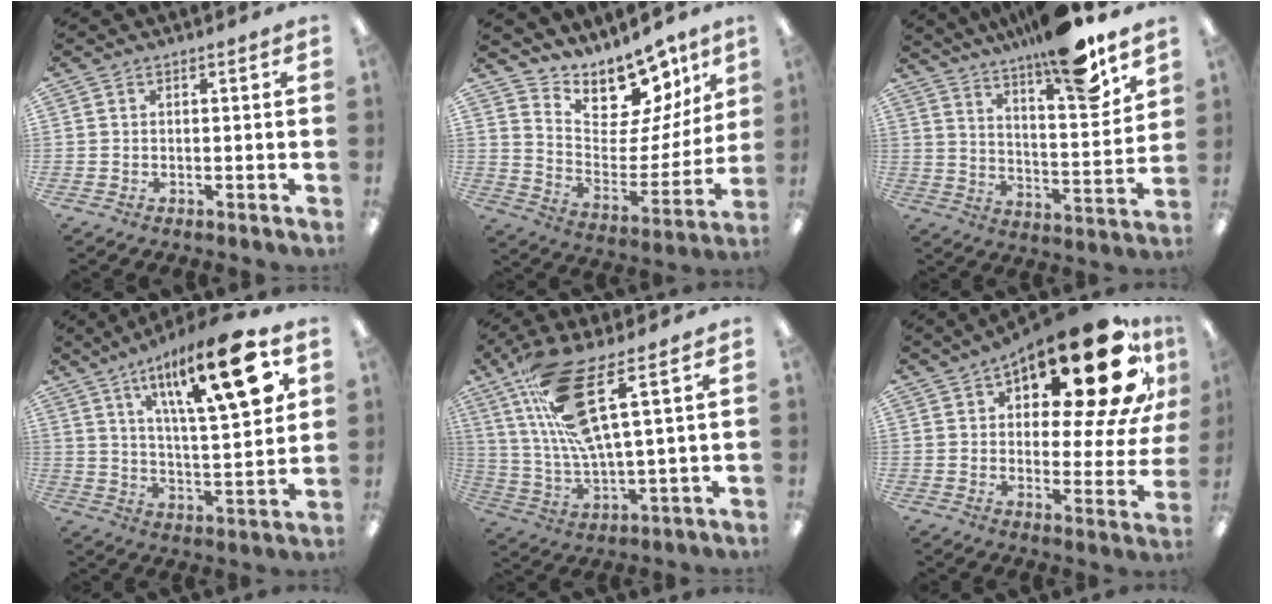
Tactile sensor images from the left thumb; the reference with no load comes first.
{"total": 14.5, "force": [12.5, 6.2, 3.9], "torque": [-0.062, -0.115, 0.220]}
{"total": 14.9, "force": [12.5, 1.8, 7.9], "torque": [-0.126, -0.094, 0.205]}
{"total": 22.7, "force": [11.6, 6.5, 18.4], "torque": [-0.279, -0.053, 0.173]}
{"total": 16.3, "force": [8.0, 3.5, 13.8], "torque": [-0.287, -0.027, 0.131]}
{"total": 26.1, "force": [15.9, 8.7, 18.8], "torque": [-0.261, -0.106, 0.252]}